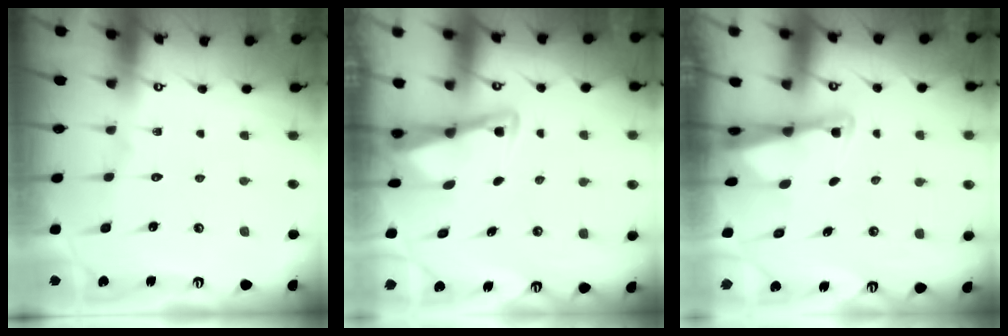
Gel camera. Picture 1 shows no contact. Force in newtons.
{"total": 3.0, "press": 3.0, "slide": 0.4}
{"total": 2.4, "press": 2.4, "slide": 0.3}